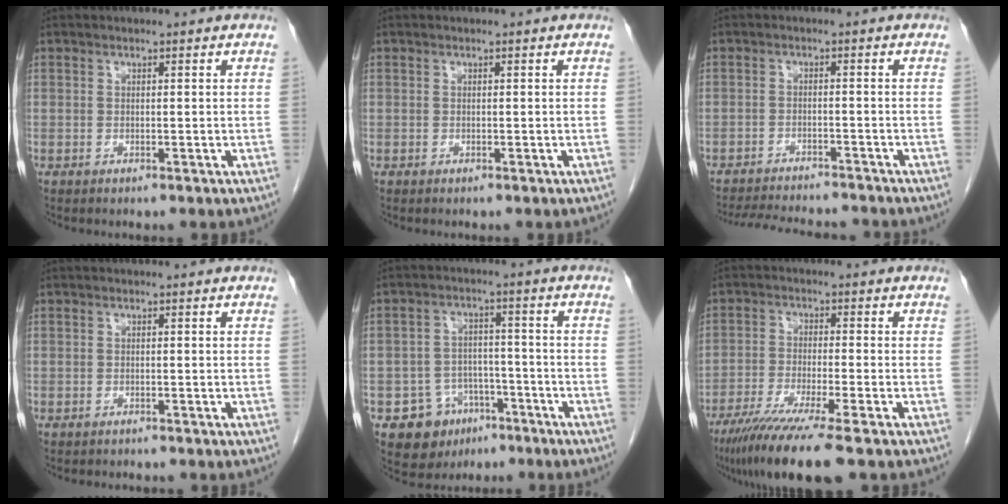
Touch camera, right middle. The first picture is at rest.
{"total": 0.0}
{"total": 12.8, "force": [-11.8, 2.3, 4.4], "torque": [-0.079, -0.007, -0.159]}
{"total": 1.4, "force": [-1.3, 0.5, 0.4], "torque": [-0.015, -0.003, -0.016]}
{"total": 7.8, "force": [-4.2, 6.2, 2.1], "torque": [-0.037, 0.011, -0.059]}
{"total": 12.1, "force": [-9.0, 0.6, 8.1], "torque": [-0.133, -0.032, -0.144]}